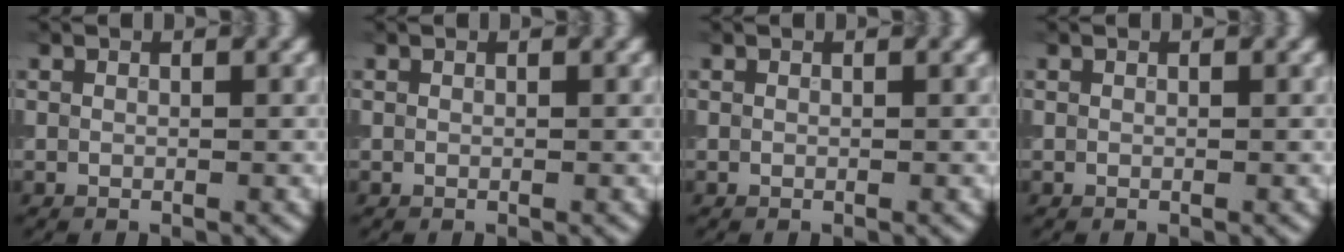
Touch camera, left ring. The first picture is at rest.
{"total": 0.0}
{"total": 0.0}
{"total": 0.0}